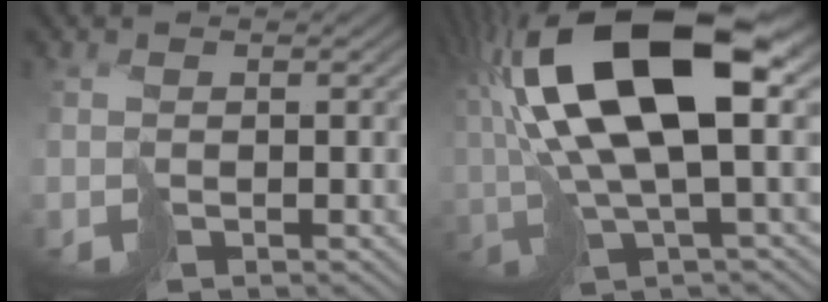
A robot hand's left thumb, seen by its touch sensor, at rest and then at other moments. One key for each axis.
{"total": 17.3, "fx": 3.9, "fy": 6.0, "fz": 15.7, "tx": -0.335, "ty": 0.009, "tz": 0.070}